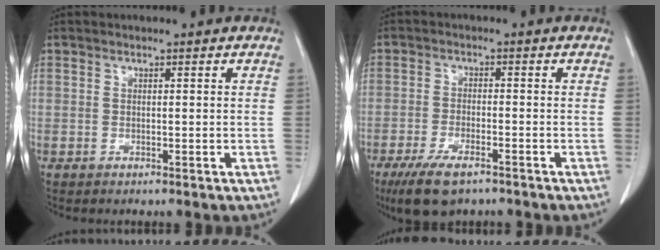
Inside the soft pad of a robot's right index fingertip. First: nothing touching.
{"total": 7.4, "force": [-5.2, 2.2, 4.8], "torque": [-0.093, -0.015, -0.089]}